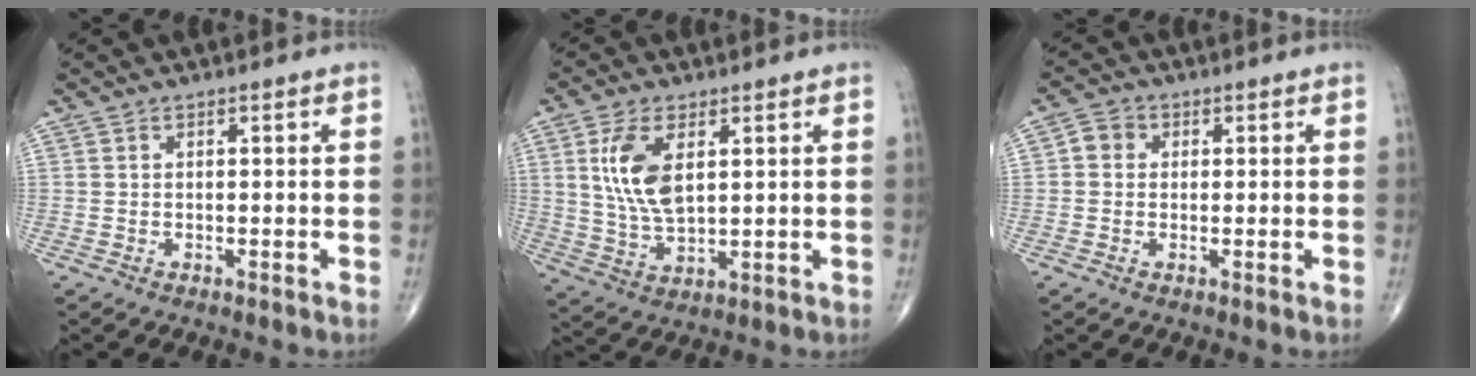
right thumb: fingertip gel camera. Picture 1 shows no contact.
{"total": 9.9, "force": [2.9, 4.8, 8.1], "torque": [-0.161, -0.014, 0.060]}
{"total": 3.1, "force": [0.3, 2.7, 1.4], "torque": [-0.011, 0.008, -0.002]}